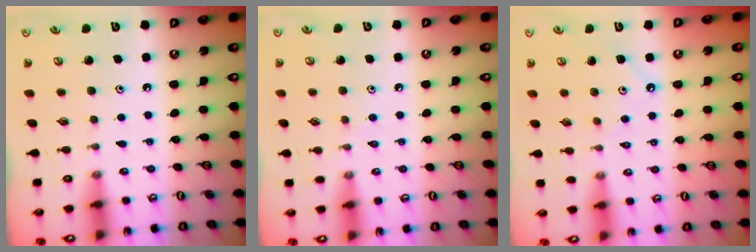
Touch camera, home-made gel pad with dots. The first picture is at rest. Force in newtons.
{"total": 2.8, "press": 2.7, "slide": 0.5}
{"total": 2.6, "press": 2.6, "slide": 0.4}